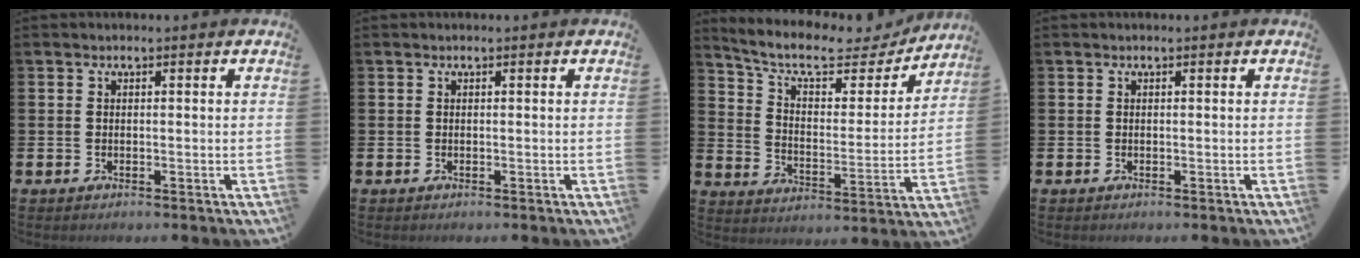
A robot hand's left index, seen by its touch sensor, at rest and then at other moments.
{"total": 0.0}
{"total": 9.2, "force": [8.0, 2.9, 3.7], "torque": [-0.095, -0.054, 0.130]}
{"total": 0.0}